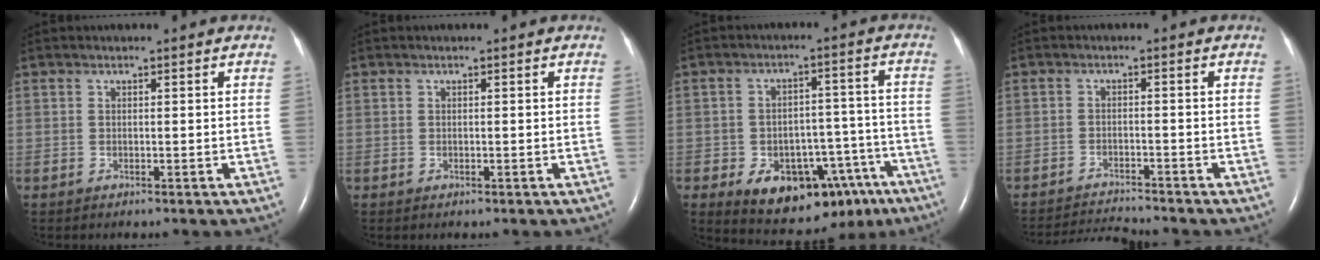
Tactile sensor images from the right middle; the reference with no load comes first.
{"total": 0.0}
{"total": 16.0, "force": [-9.1, 8.9, 9.8], "torque": [-0.115, 0.031, -0.119]}
{"total": 5.4, "force": [-5.3, -1.0, 0.1], "torque": [-0.007, -0.014, -0.092]}